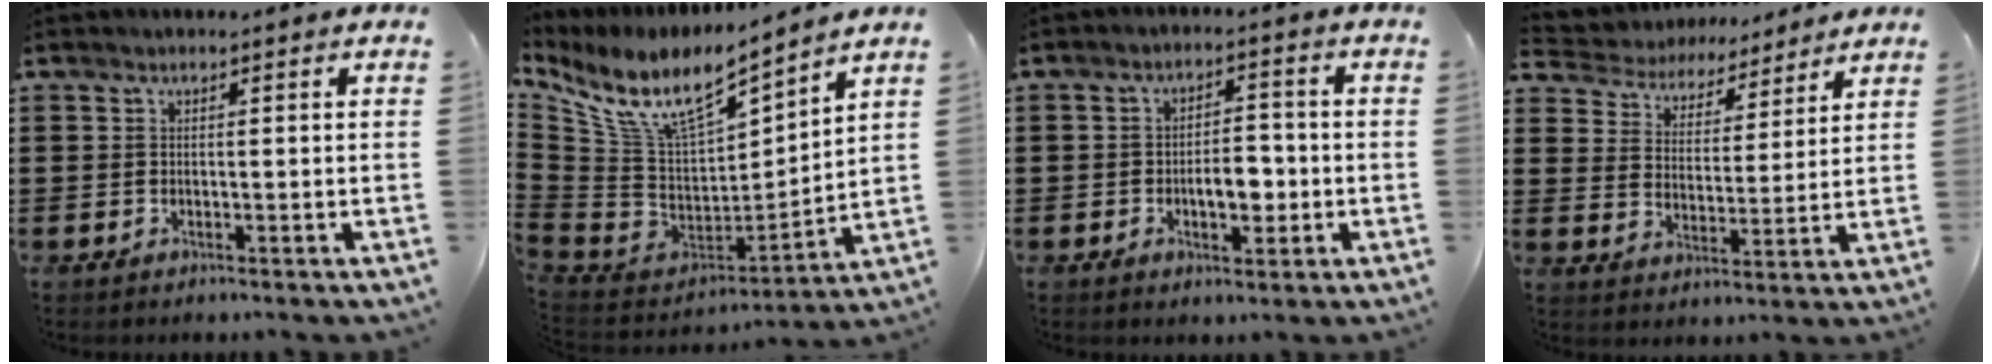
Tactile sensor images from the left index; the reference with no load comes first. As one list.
[{"total": 10.9, "force": [7.4, 3.3, 7.3], "torque": [-0.177, -0.056, 0.127]}, {"total": 5.2, "force": [-1.2, 2.7, 4.3], "torque": [-0.063, 0.001, -0.027]}, {"total": 4.5, "force": [4.4, 1.2, 0.0], "torque": [-0.030, -0.031, 0.071]}]